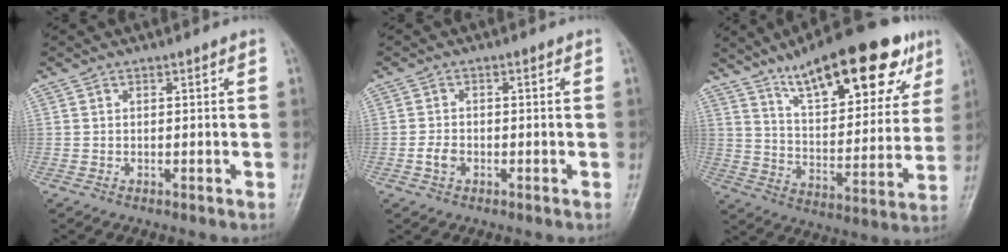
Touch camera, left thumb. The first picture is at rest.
{"total": 2.5, "force": [-1.0, 1.7, 1.5], "torque": [-0.026, 0.005, -0.021]}
{"total": 24.7, "force": [14.8, 8.5, 17.9], "torque": [-0.227, -0.038, 0.231]}